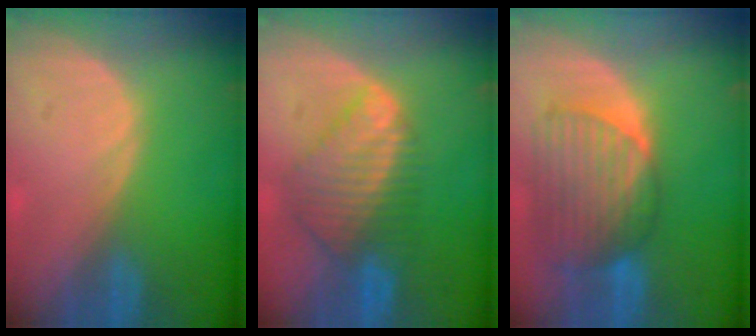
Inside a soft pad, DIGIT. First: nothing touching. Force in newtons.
{"total": 9.0, "press": 7.7, "slide": 4.6}
{"total": 10.1, "press": 8.6, "slide": 5.3}